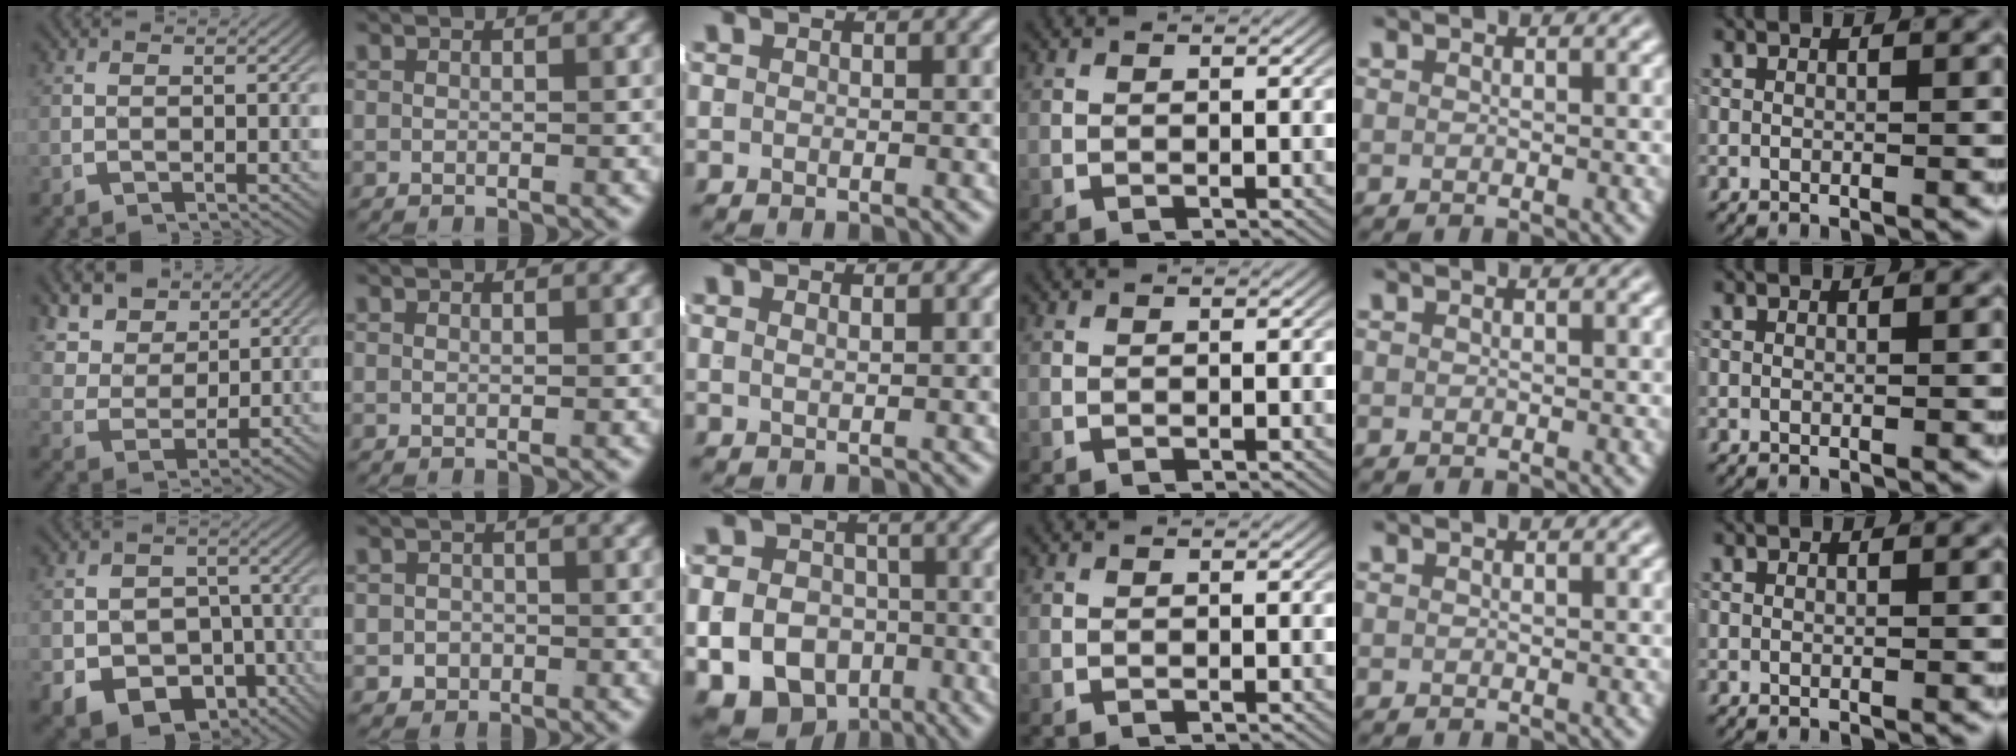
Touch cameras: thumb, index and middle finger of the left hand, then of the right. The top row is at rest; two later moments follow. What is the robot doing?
{"motion": "lift_and_place", "object": "shirt"}